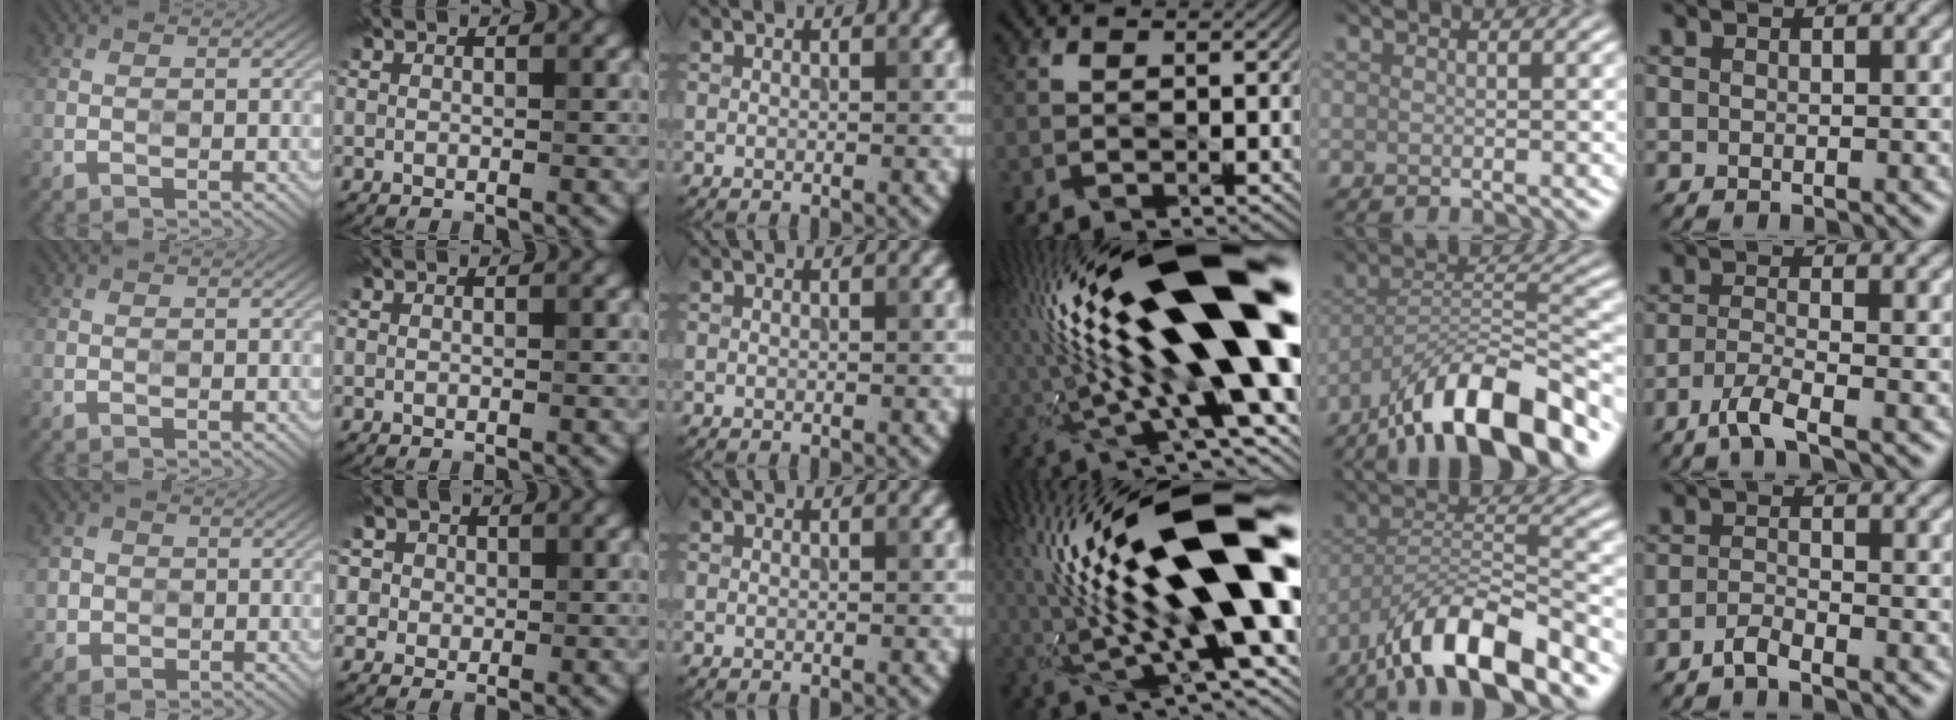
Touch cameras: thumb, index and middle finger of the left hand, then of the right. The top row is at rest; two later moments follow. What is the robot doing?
{"motion": "wipe", "object": "glass cup"}